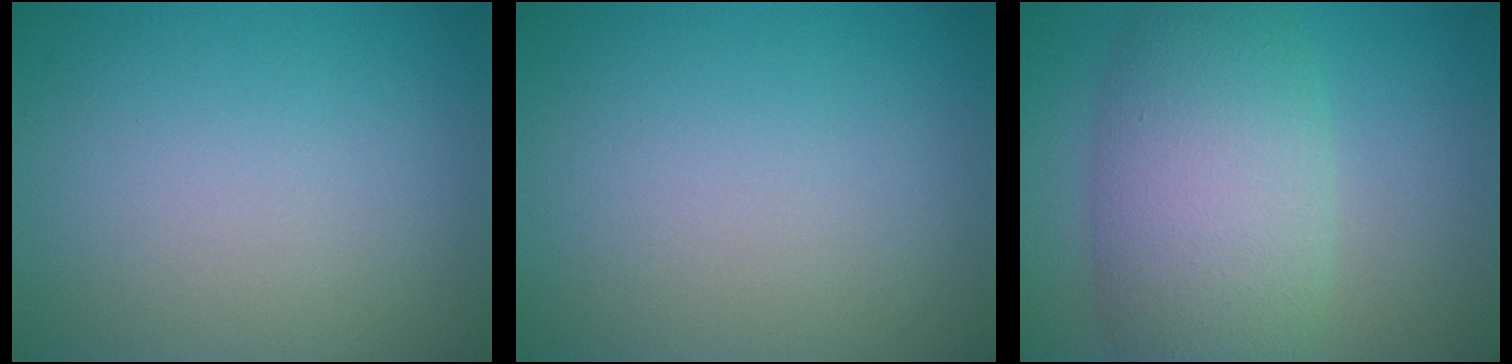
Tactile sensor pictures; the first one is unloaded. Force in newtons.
{"total": 0.0}
{"total": 8.5, "press": 8.5, "slide": 0.3}